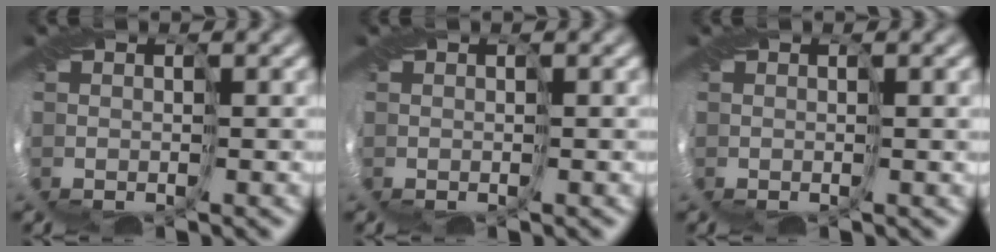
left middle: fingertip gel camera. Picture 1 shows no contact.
{"total": 0.0}
{"total": 0.7, "force": [0.3, -0.2, 0.6], "torque": [-0.007, 0.003, 0.004]}